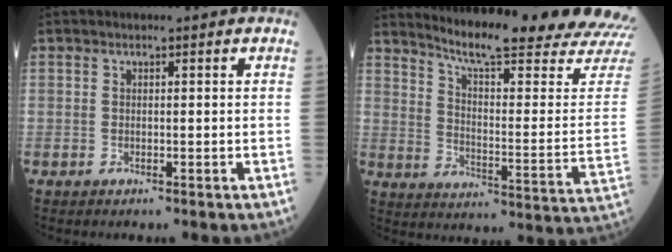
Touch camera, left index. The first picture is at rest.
{"total": 23.4, "force": [21.4, -0.9, 9.4], "torque": [-0.147, -0.120, 0.273]}